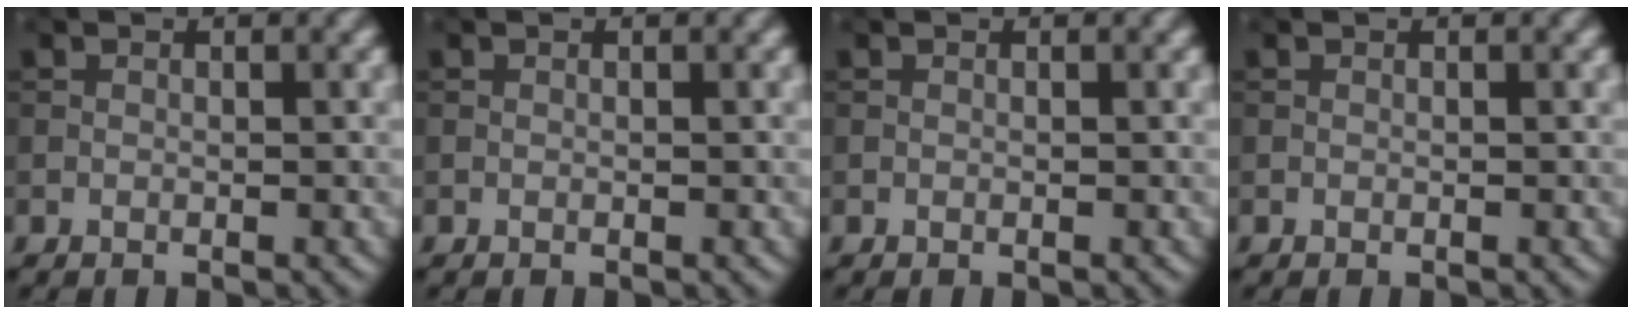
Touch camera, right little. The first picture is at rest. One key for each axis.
{"total": 0.0}
{"total": 0.0}
{"total": 0.0}